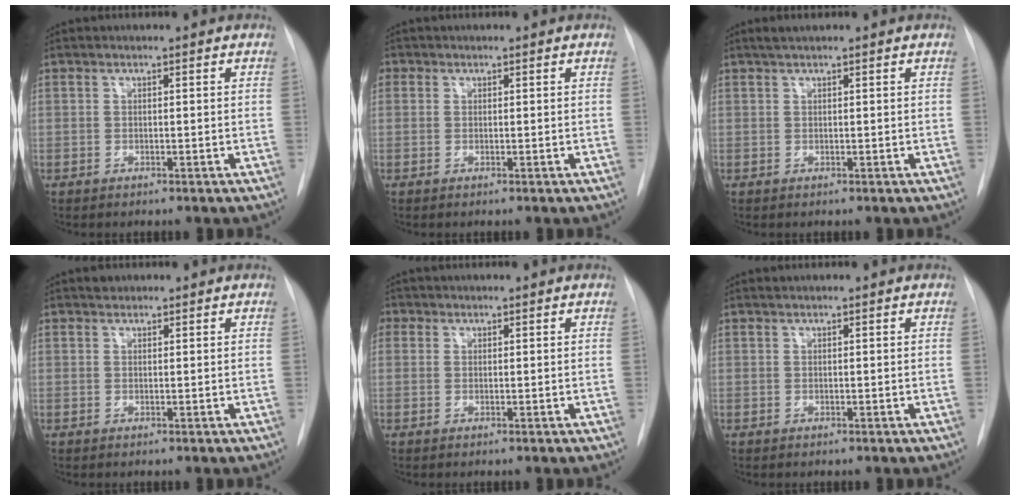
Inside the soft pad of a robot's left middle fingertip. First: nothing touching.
{"total": 1.5, "force": [0.5, 1.4, 0.4], "torque": [-0.002, 0.011, 0.008]}
{"total": 1.4, "force": [1.1, 0.0, 0.9], "torque": [-0.019, 0.008, 0.021]}
{"total": 0.9, "force": [0.7, 0.5, 0.1], "torque": [-0.004, 0.002, 0.010]}
{"total": 2.3, "force": [0.8, 2.0, 0.6], "torque": [-0.009, 0.012, 0.014]}
{"total": 0.0}